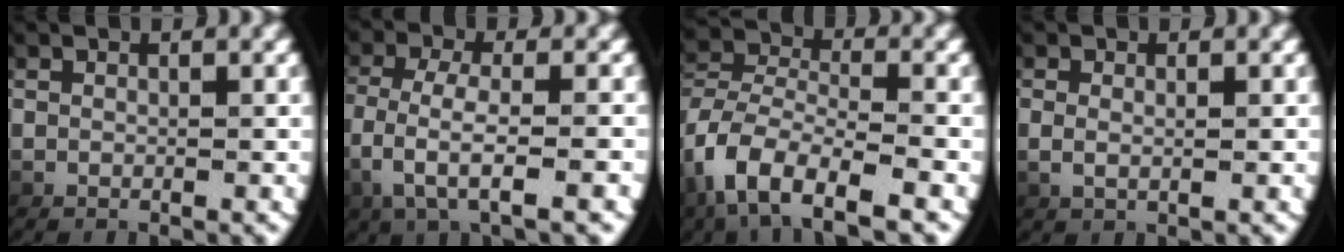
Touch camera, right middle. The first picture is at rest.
{"total": 4.7, "force": [-0.8, 1.8, 4.3], "torque": [-0.108, -0.013, -0.006]}
{"total": 5.0, "force": [-2.7, 2.4, 3.5], "torque": [-0.087, -0.016, -0.039]}
{"total": 1.1, "force": [0.2, 0.3, 1.1], "torque": [-0.031, -0.010, 0.015]}